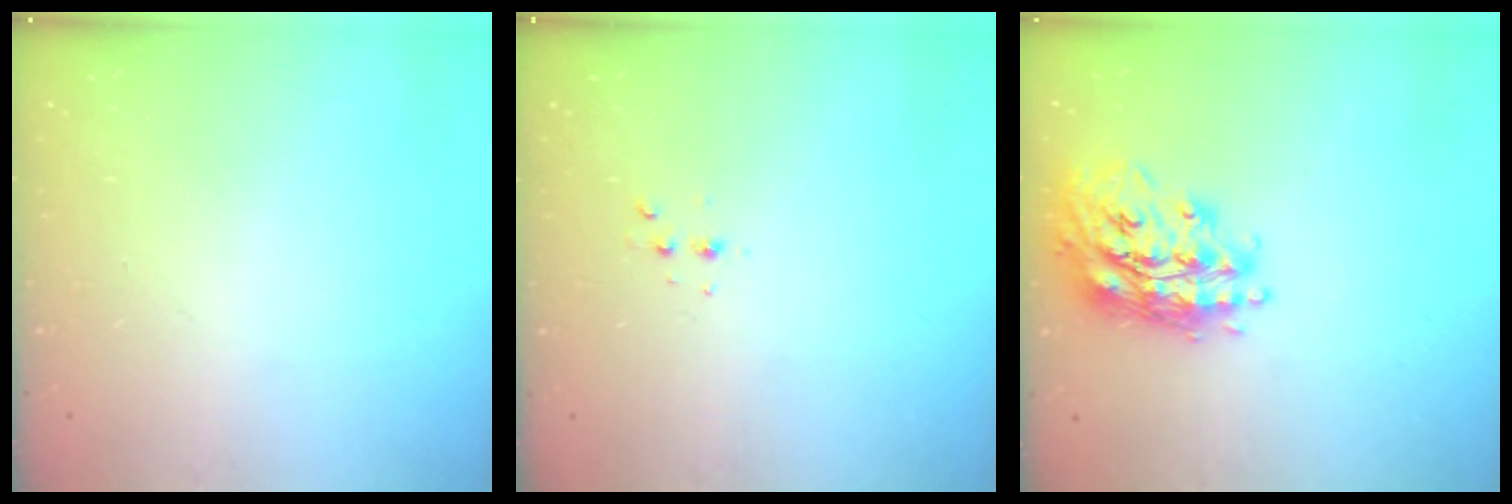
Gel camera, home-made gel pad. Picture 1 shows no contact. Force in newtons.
{"total": 2.8, "press": 2.8, "slide": 0.7}
{"total": 19.6, "press": 19.5, "slide": 1.5}